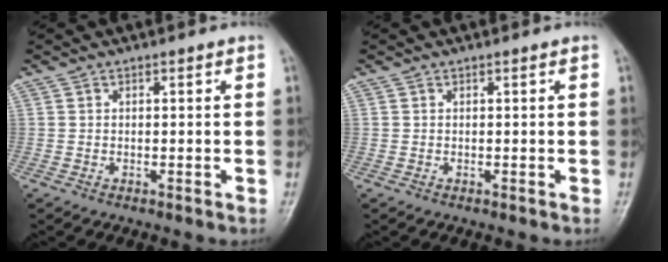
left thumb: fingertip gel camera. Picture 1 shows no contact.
{"total": 0.0}